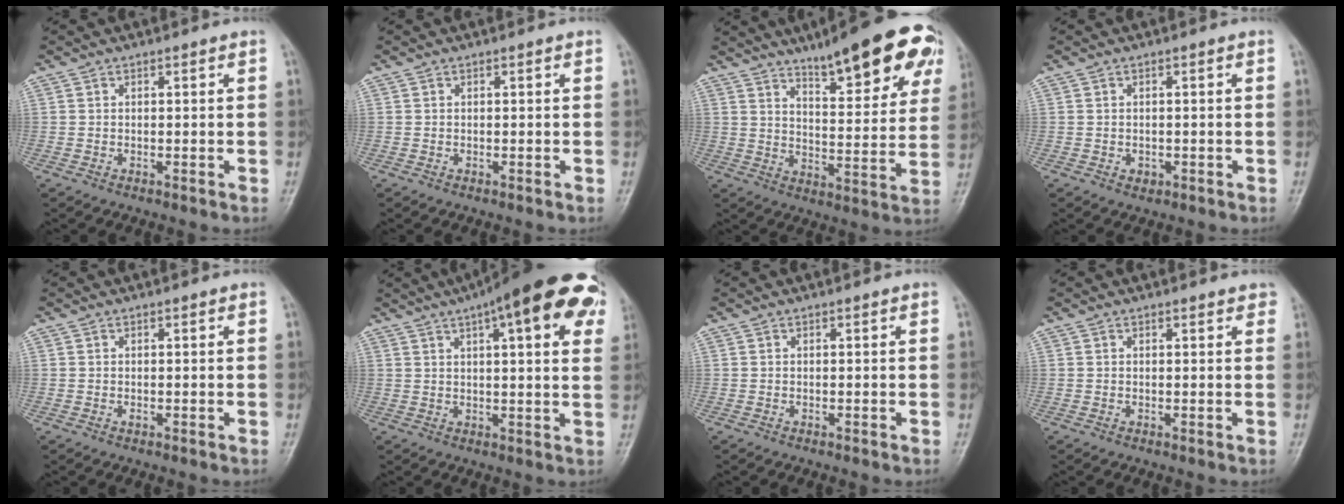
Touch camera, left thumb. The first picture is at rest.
{"total": 0.0}
{"total": 19.6, "force": [12.3, 5.2, 14.4], "torque": [-0.161, -0.048, 0.172]}
{"total": 1.4, "force": [-0.4, 1.1, 0.7], "torque": [-0.004, 0.002, -0.004]}
{"total": 0.6, "force": [0.0, 0.3, 0.5], "torque": [-0.006, 0.000, 0.001]}
{"total": 22.2, "force": [10.6, 6.5, 18.5], "torque": [-0.241, 0.018, 0.135]}
{"total": 0.0}
{"total": 1.6, "force": [1.2, 0.6, 0.8], "torque": [0.001, 0.001, 0.009]}